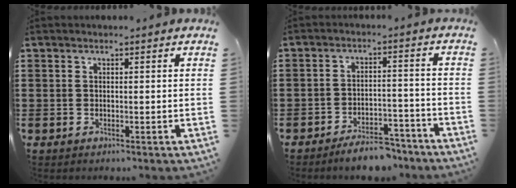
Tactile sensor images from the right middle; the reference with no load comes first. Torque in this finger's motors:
{"motor_torque": [1.48, -0.65, 0.09, 0.05]}